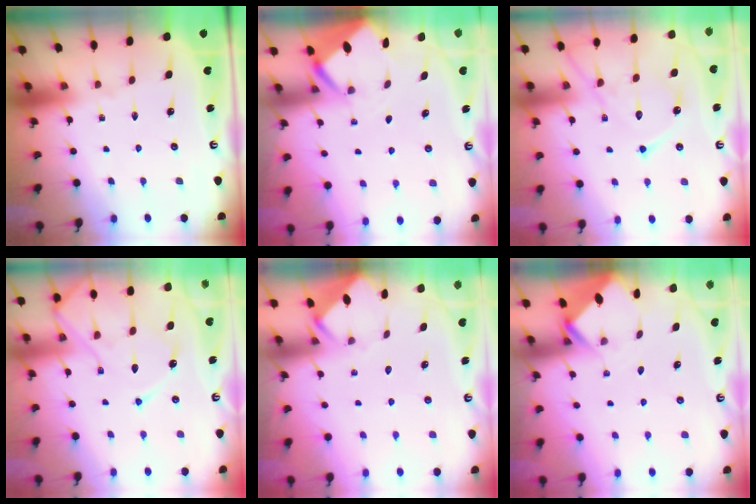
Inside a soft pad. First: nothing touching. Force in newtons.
{"total": 2.5, "press": 2.5, "slide": 0.3}
{"total": 14.1, "press": 14.0, "slide": 1.3}
{"total": 11.9, "press": 11.9, "slide": 1.3}
{"total": 4.1, "press": 4.1, "slide": 0.4}
{"total": 2.7, "press": 2.7, "slide": 0.2}